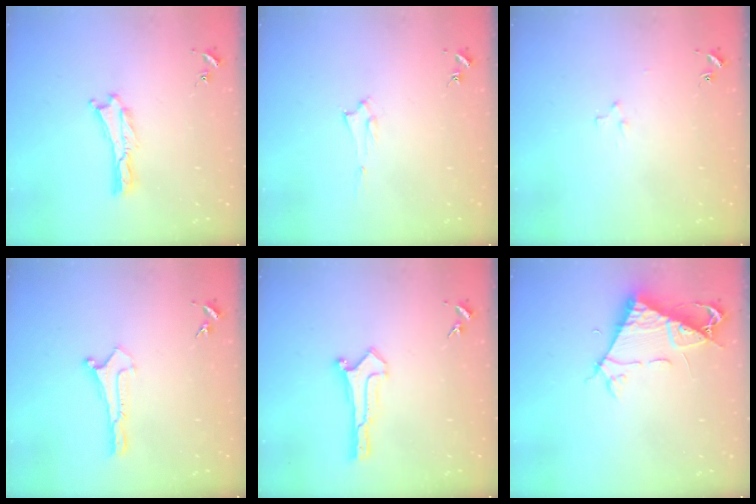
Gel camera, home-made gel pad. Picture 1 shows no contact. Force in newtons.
{"total": 1.5, "press": 1.5, "slide": 0.2}
{"total": 2.2, "press": 2.2, "slide": 0.2}
{"total": 0.0}
{"total": 0.6, "press": 0.6, "slide": 0.0}
{"total": 7.6, "press": 7.6, "slide": 1.0}